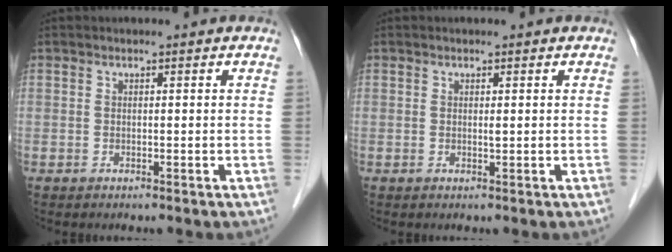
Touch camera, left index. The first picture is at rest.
{"total": 0.5, "force": [0.1, 0.1, 0.5], "torque": [-0.013, -0.002, 0.001]}